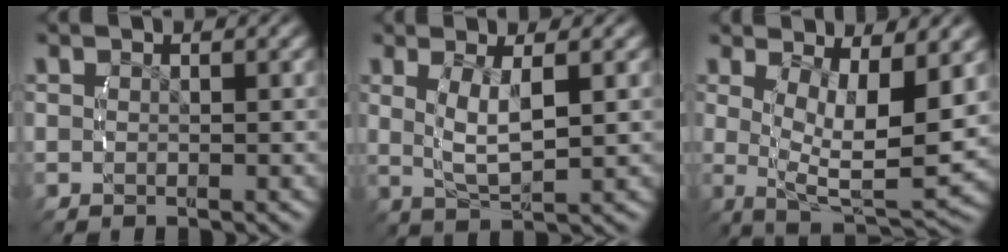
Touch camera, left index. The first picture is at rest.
{"total": 4.5, "force": [0.2, 2.0, 4.0], "torque": [-0.082, -0.007, 0.005]}
{"total": 8.7, "force": [-0.5, 4.3, 7.5], "torque": [-0.128, -0.034, -0.003]}